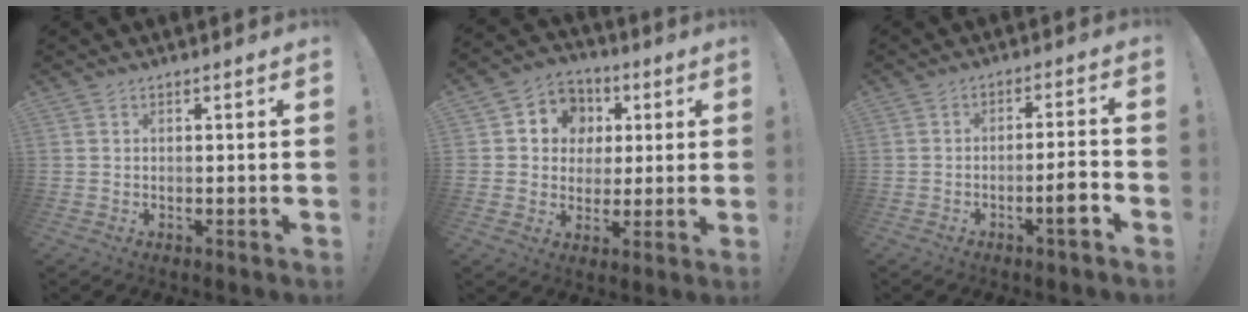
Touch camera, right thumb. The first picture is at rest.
{"total": 9.2, "force": [1.4, 8.6, 2.7], "torque": [-0.033, -0.005, 0.034]}
{"total": 7.4, "force": [-3.1, 0.7, 6.6], "torque": [-0.093, 0.007, -0.053]}